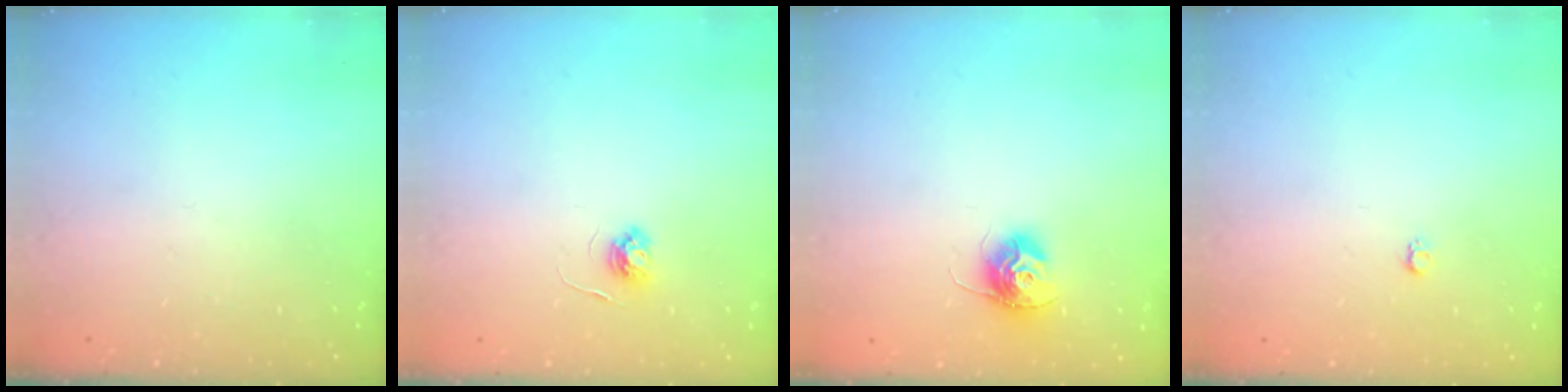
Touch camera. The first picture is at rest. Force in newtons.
{"total": 3.8, "press": 3.8, "slide": 0.4}
{"total": 11.2, "press": 11.2, "slide": 0.7}
{"total": 2.6, "press": 2.6, "slide": 0.4}